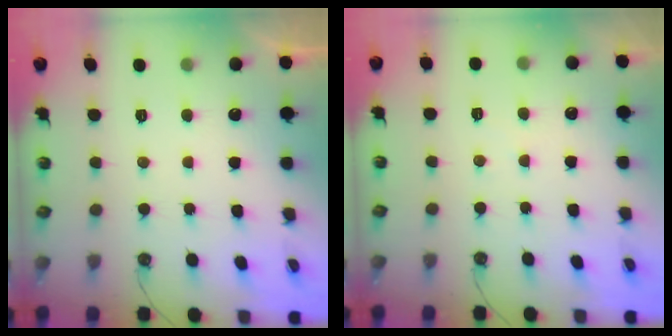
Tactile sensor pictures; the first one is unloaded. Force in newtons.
{"total": 2.6, "press": 2.6, "slide": 0.4}